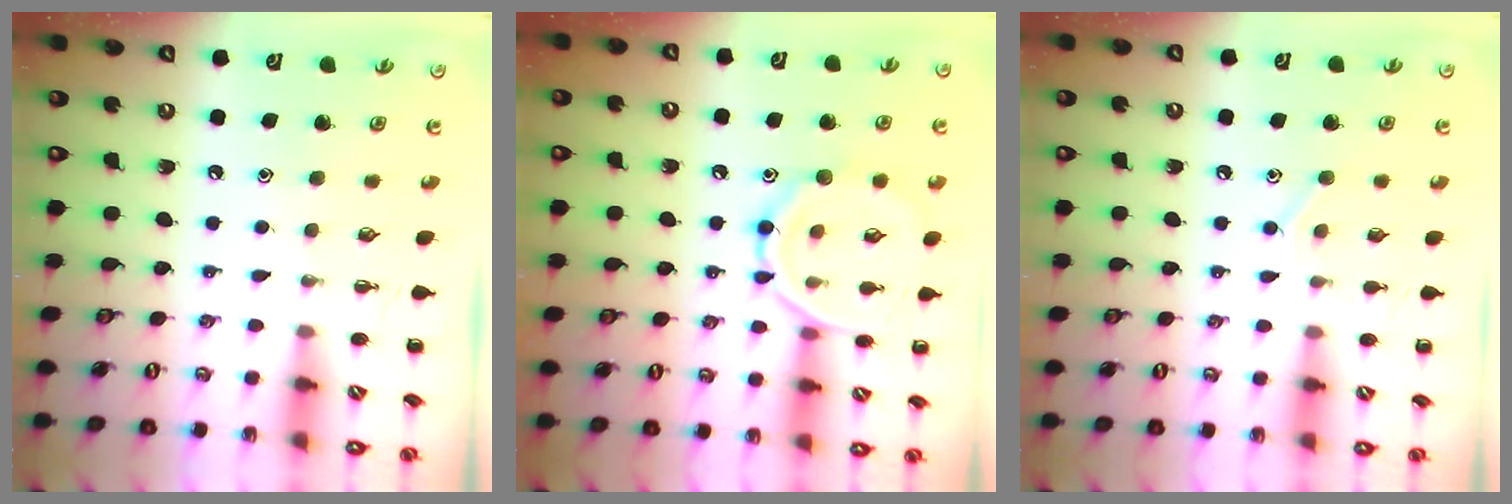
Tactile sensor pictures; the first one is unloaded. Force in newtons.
{"total": 11.7, "press": 11.7, "slide": 0.5}
{"total": 6.3, "press": 6.1, "slide": 1.5}